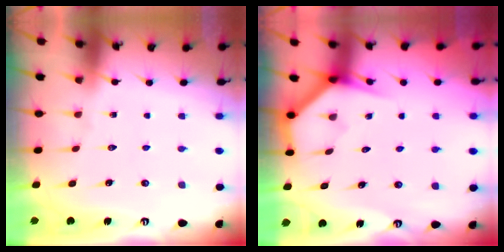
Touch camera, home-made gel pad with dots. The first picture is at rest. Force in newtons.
{"total": 3.8, "press": 3.8, "slide": 0.2}